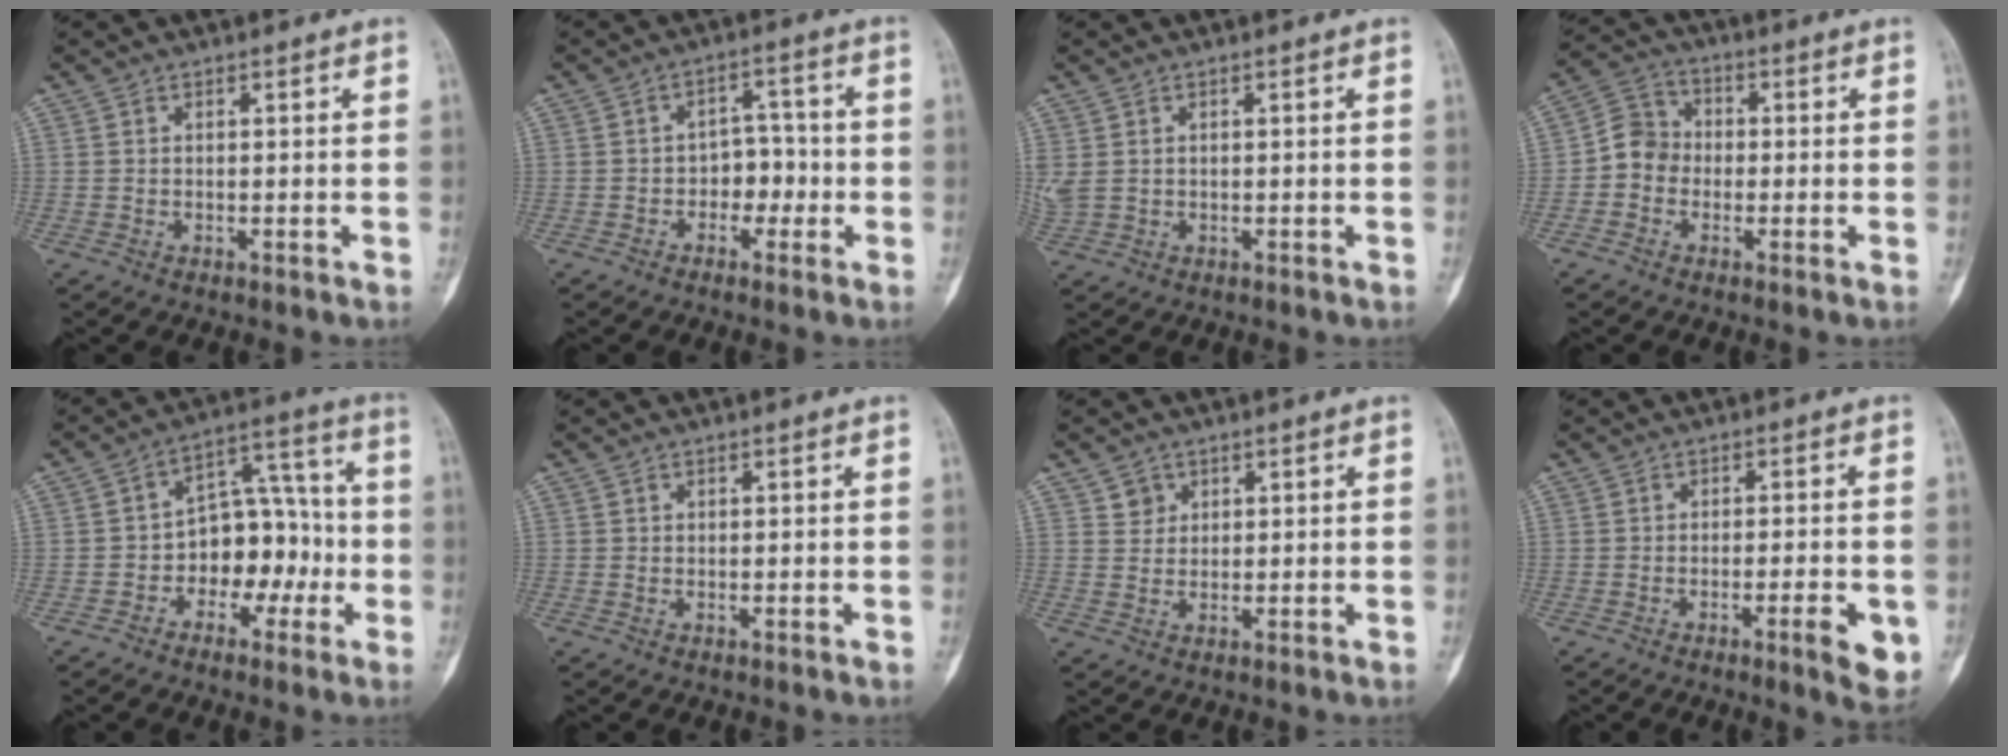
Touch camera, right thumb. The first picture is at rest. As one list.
[{"total": 5.4, "force": [-1.6, 4.0, 3.3], "torque": [-0.014, 0.025, -0.033]}, {"total": 5.5, "force": [1.3, 3.9, 3.6], "torque": [-0.083, 0.007, 0.035]}, {"total": 6.5, "force": [-1.3, 5.8, 2.6], "torque": [-0.023, 0.025, -0.039]}, {"total": 11.8, "force": [-2.9, 8.1, 8.1], "torque": [-0.077, 0.055, -0.052]}, {"total": 0.0}, {"total": 2.6, "force": [1.4, 2.1, 0.3], "torque": [0.015, -0.008, 0.019]}, {"total": 6.2, "force": [-2.3, 1.3, 5.7], "torque": [-0.073, -0.003, -0.029]}]